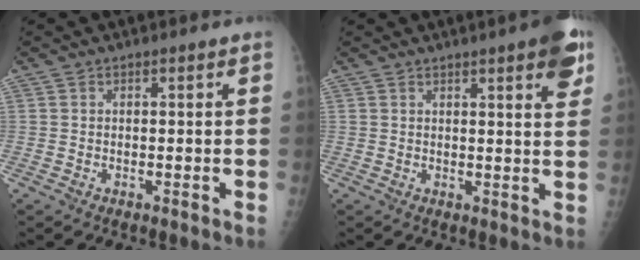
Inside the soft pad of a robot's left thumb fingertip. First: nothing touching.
{"total": 7.3, "force": [3.9, 1.3, 6.0], "torque": [-0.065, -0.012, 0.044]}